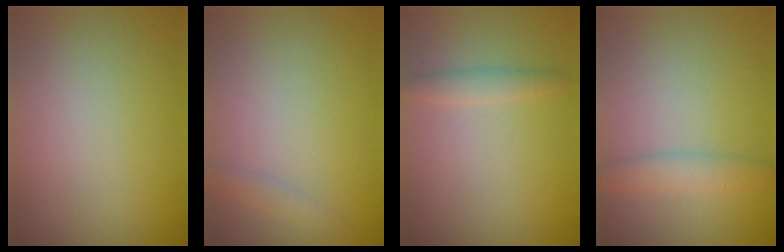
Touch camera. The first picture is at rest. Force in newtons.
{"total": 1.0, "press": 1.0, "slide": 0.0}
{"total": 1.5, "press": 1.5, "slide": 0.1}
{"total": 2.2, "press": 2.2, "slide": 0.1}